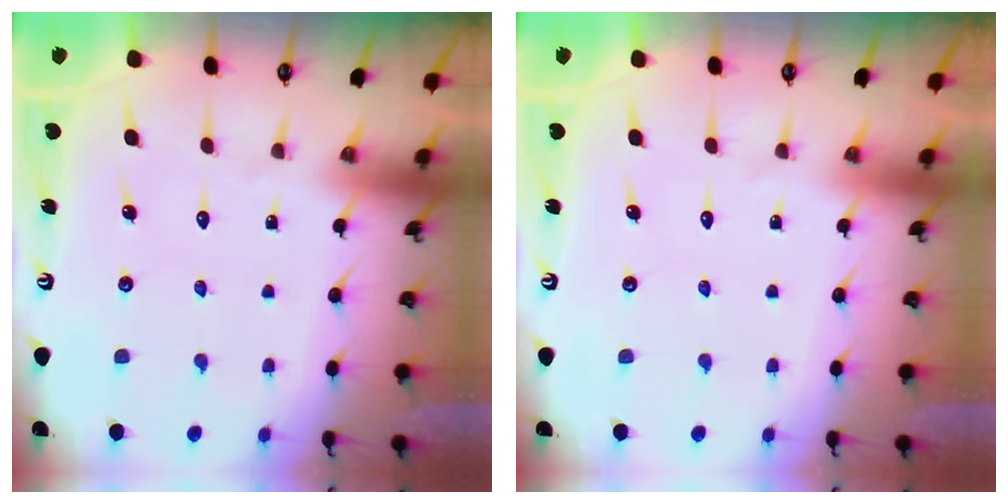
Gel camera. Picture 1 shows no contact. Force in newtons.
{"total": 0.0}